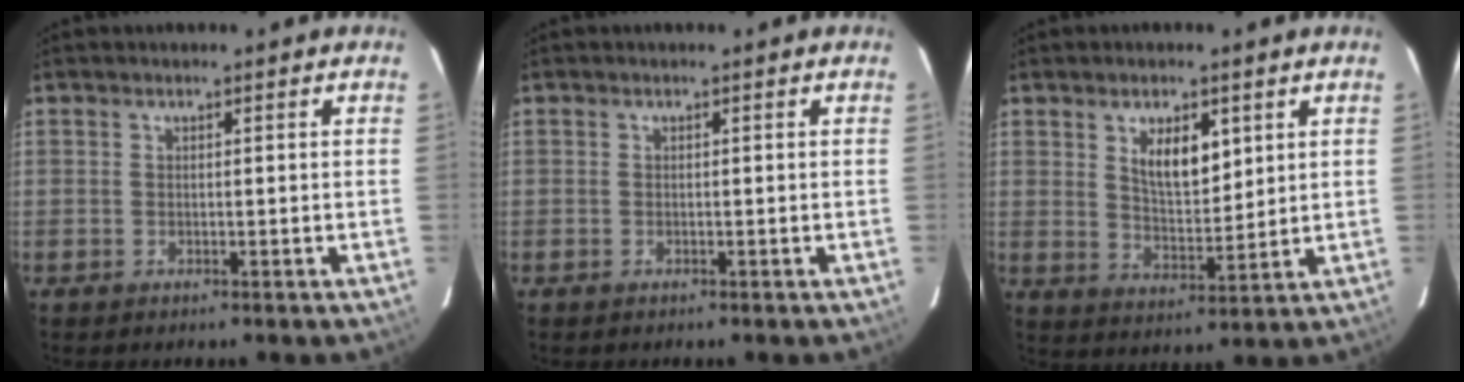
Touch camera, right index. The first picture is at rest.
{"total": 0.0}
{"total": 7.8, "force": [3.3, 3.6, 6.1], "torque": [-0.100, 0.000, 0.065]}